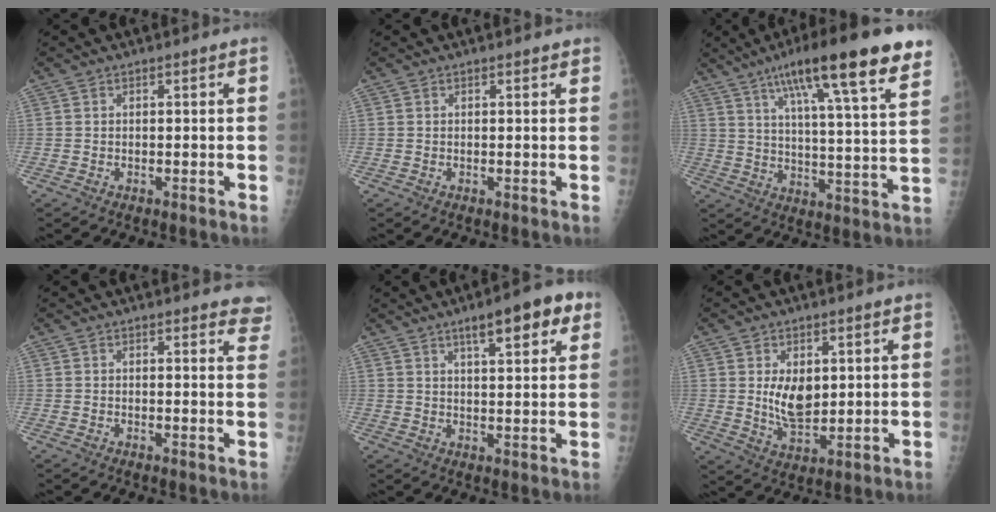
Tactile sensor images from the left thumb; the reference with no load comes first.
{"total": 0.6, "force": [0.5, 0.3, 0.2], "torque": [-0.004, -0.003, 0.004]}
{"total": 21.8, "force": [13.3, 3.2, 16.9], "torque": [-0.241, -0.033, 0.196]}
{"total": 5.0, "force": [4.5, 1.7, 1.5], "torque": [0.014, -0.020, 0.030]}
{"total": 10.5, "force": [5.7, 3.0, 8.3], "torque": [-0.095, -0.012, 0.077]}
{"total": 7.8, "force": [1.7, 4.8, 5.9], "torque": [-0.078, -0.020, 0.043]}